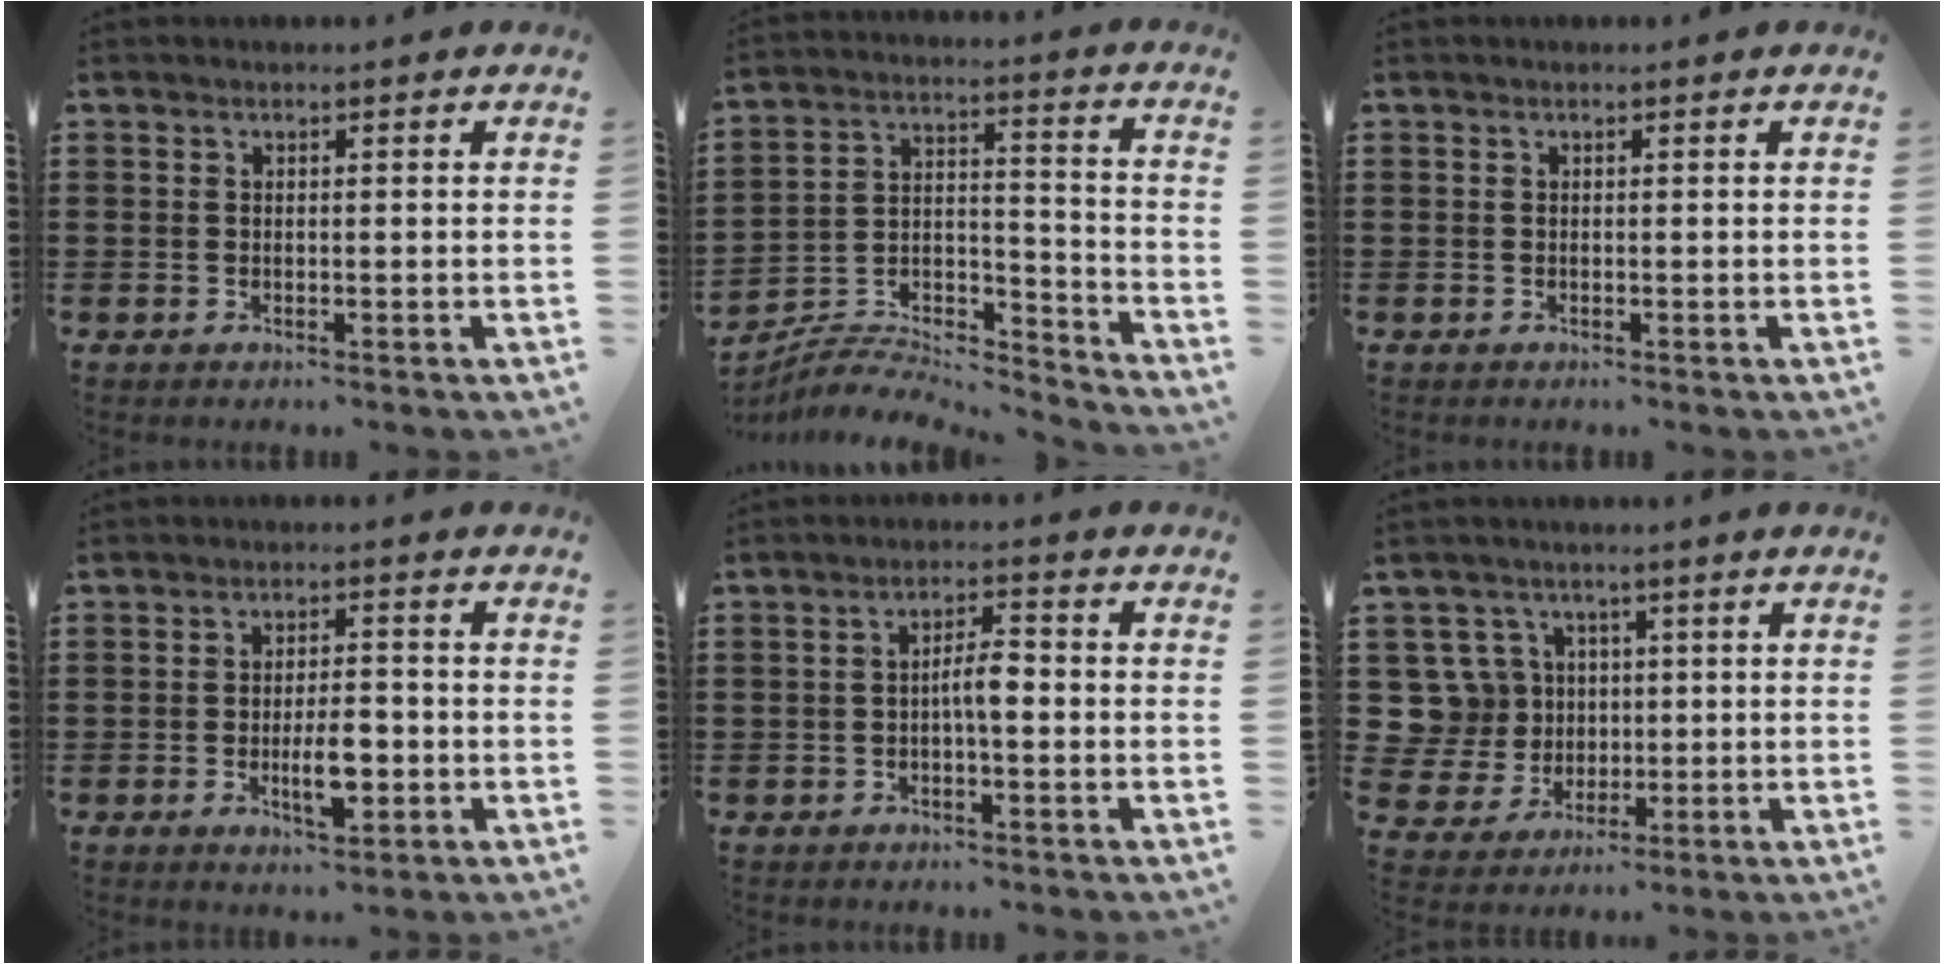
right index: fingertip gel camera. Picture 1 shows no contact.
{"total": 6.7, "force": [-6.4, 1.4, 1.4], "torque": [-0.023, 0.005, -0.127]}
{"total": 0.0}
{"total": 6.2, "force": [-1.6, 2.4, 5.5], "torque": [-0.106, 0.002, -0.031]}
{"total": 3.7, "force": [-0.6, 1.0, 3.5], "torque": [-0.071, 0.005, -0.016]}
{"total": 9.7, "force": [1.7, 9.0, 3.3], "torque": [-0.134, 0.012, 0.036]}